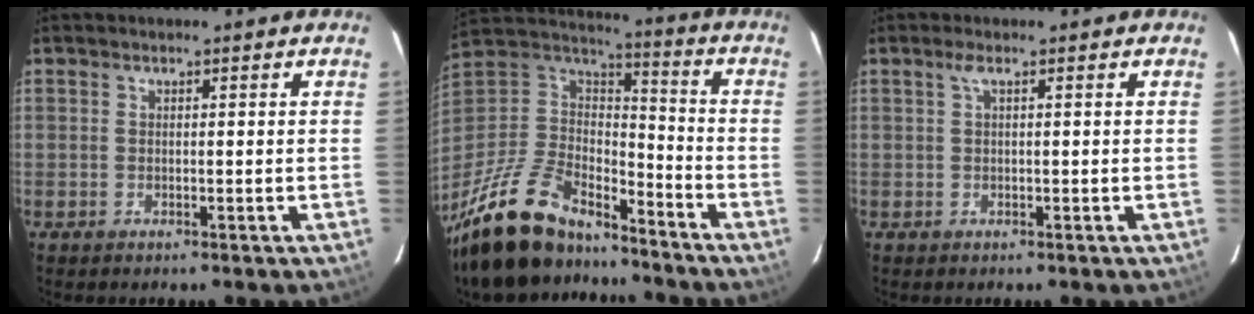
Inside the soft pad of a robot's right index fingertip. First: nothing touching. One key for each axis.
{"total": 24.8, "fx": -18.7, "fy": 10.2, "fz": 12.7, "tx": -0.276, "ty": -0.010, "tz": -0.316}
{"total": 1.3, "fx": 0.4, "fy": -0.2, "fz": 1.2, "tx": -0.019, "ty": 0.005, "tz": 0.008}